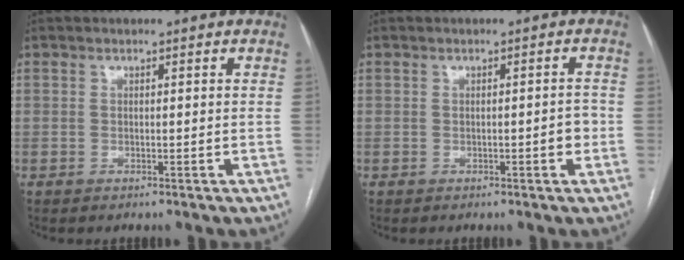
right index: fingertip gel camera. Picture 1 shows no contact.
{"total": 1.9, "force": [-0.6, 0.6, 1.8], "torque": [-0.020, 0.002, -0.007]}